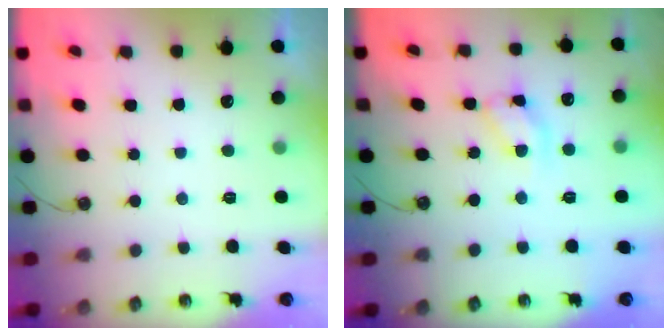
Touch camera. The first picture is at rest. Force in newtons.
{"total": 12.3, "press": 12.3, "slide": 0.9}